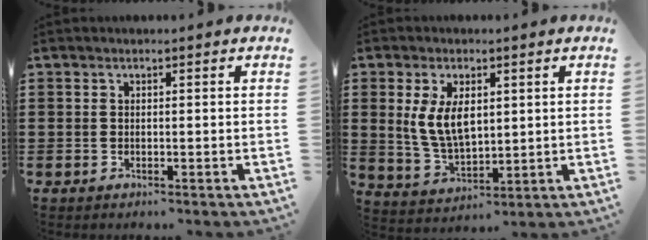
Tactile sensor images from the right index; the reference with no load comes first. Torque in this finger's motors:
{"motor_torque": [1.28, 0.86, 0.42, 0.21]}